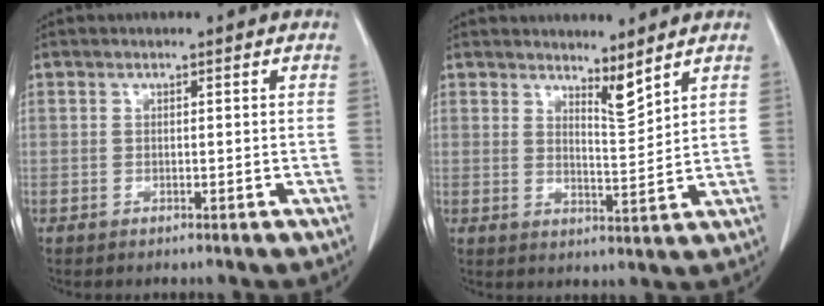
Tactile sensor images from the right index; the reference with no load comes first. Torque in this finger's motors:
{"motor_torque": [-0.11, 0.39, 0.04, 0.01]}